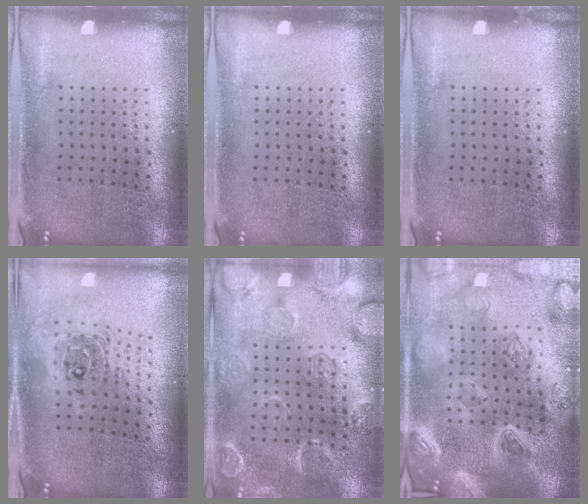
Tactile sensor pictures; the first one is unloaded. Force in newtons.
{"total": 0.0}
{"total": 0.0}
{"total": 2.0, "press": 1.6, "slide": 1.3}
{"total": 2.5, "press": 2.2, "slide": 1.1}
{"total": 5.1, "press": 4.3, "slide": 2.8}